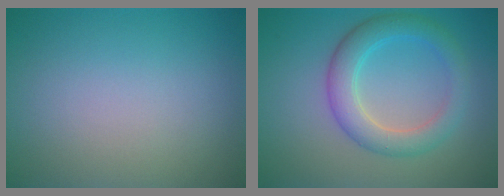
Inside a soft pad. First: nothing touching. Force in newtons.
{"total": 4.3, "press": 4.3, "slide": 0.2}